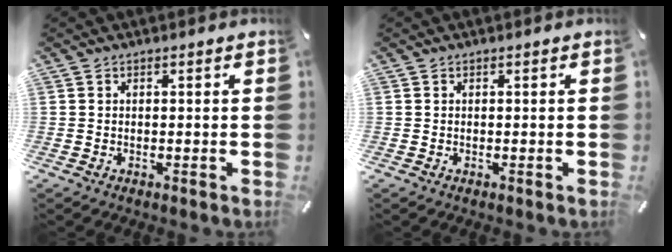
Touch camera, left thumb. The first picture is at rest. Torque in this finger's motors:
{"motor_torque": [0.09, 0.07, -0.09, 0.04, 0.00]}